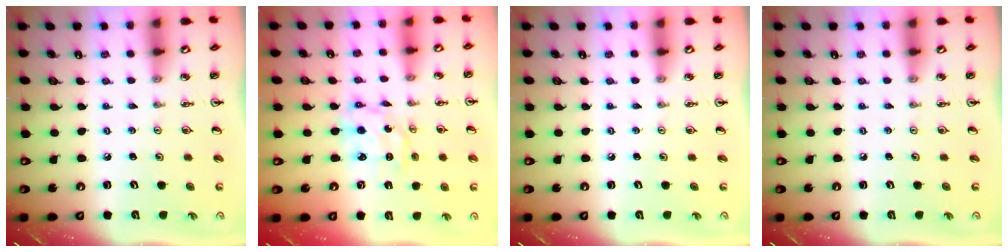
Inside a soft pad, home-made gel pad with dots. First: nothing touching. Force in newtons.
{"total": 5.3, "press": 5.3, "slide": 0.5}
{"total": 0.0}
{"total": 0.0}